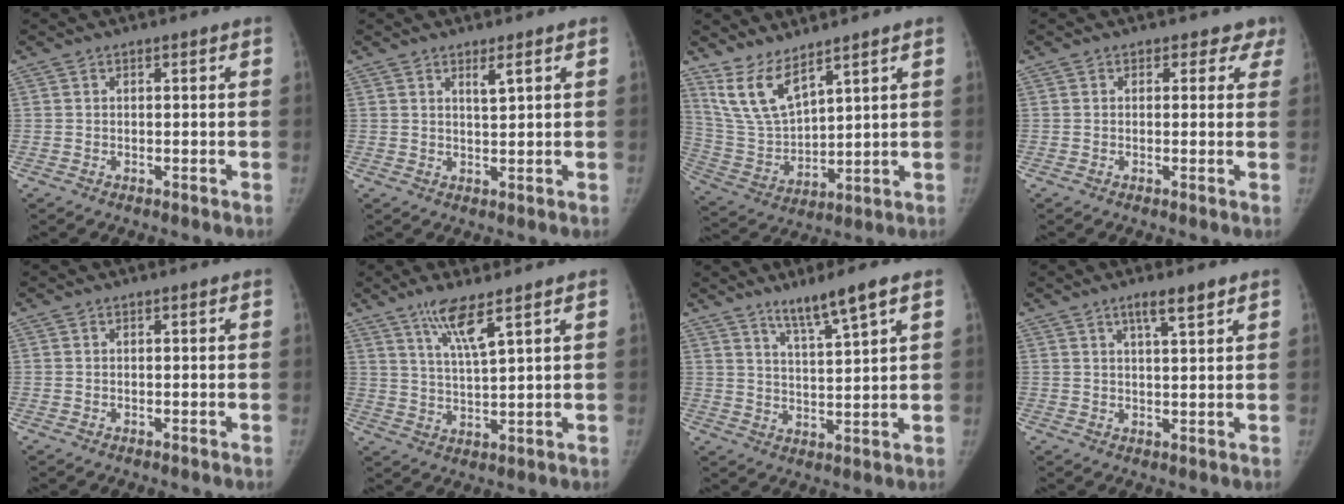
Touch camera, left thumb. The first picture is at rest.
{"total": 2.1, "force": [1.2, 0.2, 1.6], "torque": [-0.028, -0.011, 0.023]}
{"total": 10.2, "force": [7.5, 3.3, 6.1], "torque": [-0.115, -0.047, 0.174]}
{"total": 3.1, "force": [2.2, 2.1, -0.2], "torque": [0.041, -0.008, 0.002]}
{"total": 0.0}
{"total": 7.0, "force": [4.5, 0.5, 5.3], "torque": [-0.106, -0.028, 0.092]}
{"total": 7.5, "force": [5.3, -0.1, 5.3], "torque": [-0.095, -0.033, 0.099]}
{"total": 4.5, "force": [2.9, 0.7, 3.3], "torque": [-0.050, -0.015, 0.050]}